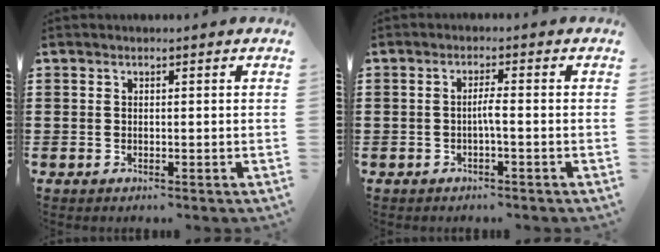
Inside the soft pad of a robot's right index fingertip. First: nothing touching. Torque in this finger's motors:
{"motor_torque": [0.52, 0.15, 0.20, 0.05]}